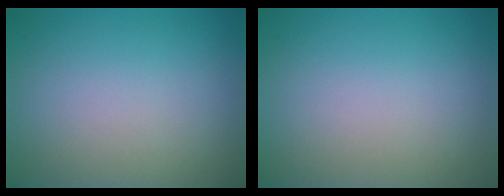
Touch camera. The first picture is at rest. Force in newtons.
{"total": 0.0}